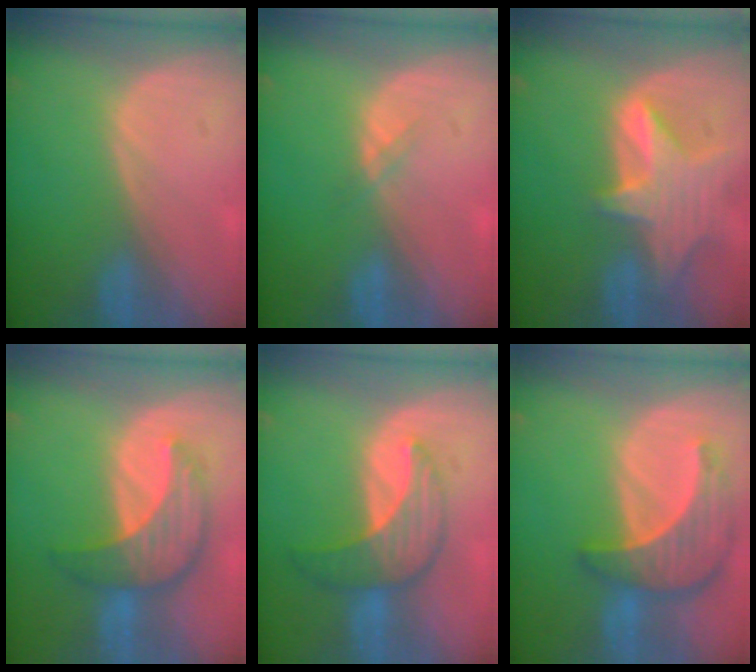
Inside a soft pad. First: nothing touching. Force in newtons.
{"total": 1.0, "press": 1.0, "slide": 0.2}
{"total": 8.1, "press": 7.4, "slide": 3.3}
{"total": 7.8, "press": 7.5, "slide": 2.2}
{"total": 7.0, "press": 6.9, "slide": 1.5}
{"total": 8.8, "press": 8.0, "slide": 3.7}